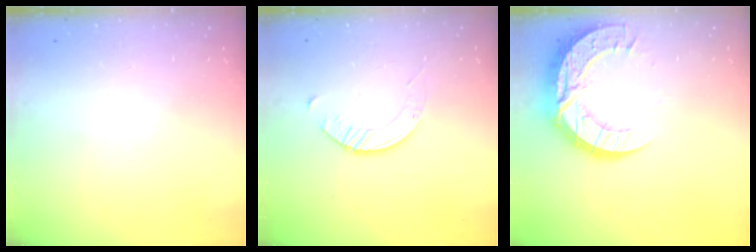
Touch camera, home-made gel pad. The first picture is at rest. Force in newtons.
{"total": 2.7, "press": 2.7, "slide": 0.3}
{"total": 16.3, "press": 16.3, "slide": 1.4}